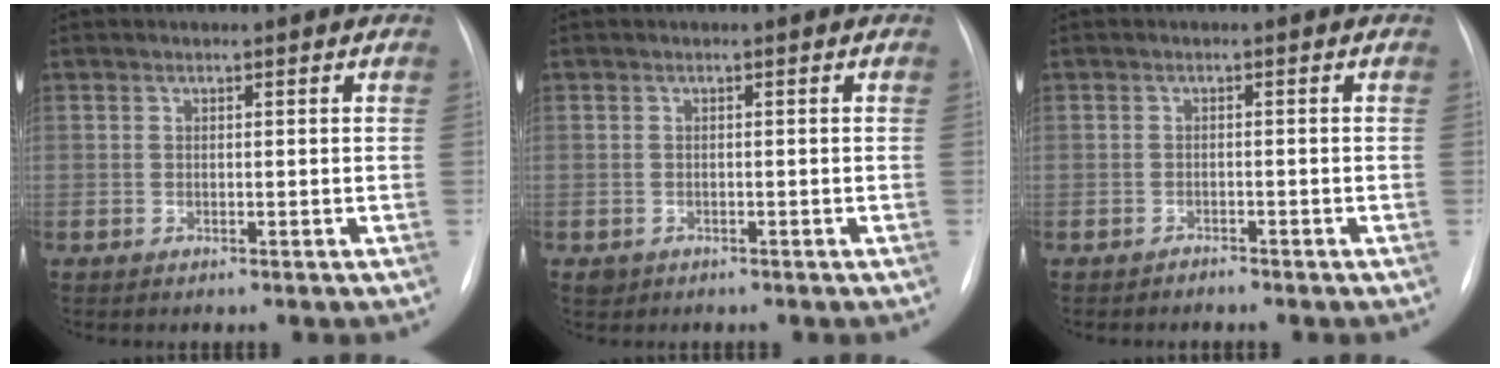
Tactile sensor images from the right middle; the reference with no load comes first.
{"total": 1.1, "force": [-0.6, 0.9, 0.2], "torque": [-0.004, 0.003, -0.005]}
{"total": 0.8, "force": [-0.8, 0.2, -0.1], "torque": [0.000, -0.002, -0.016]}